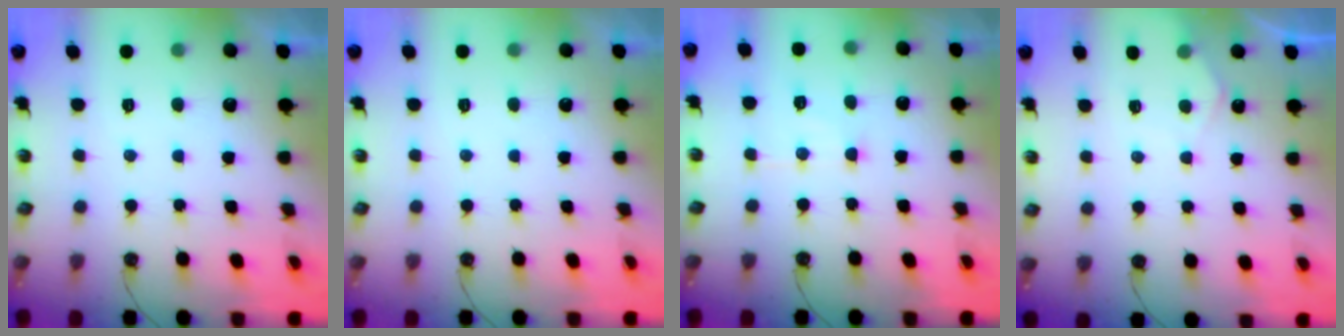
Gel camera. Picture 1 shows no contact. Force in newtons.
{"total": 0.0}
{"total": 7.1, "press": 7.1, "slide": 0.6}
{"total": 4.6, "press": 4.6, "slide": 0.6}